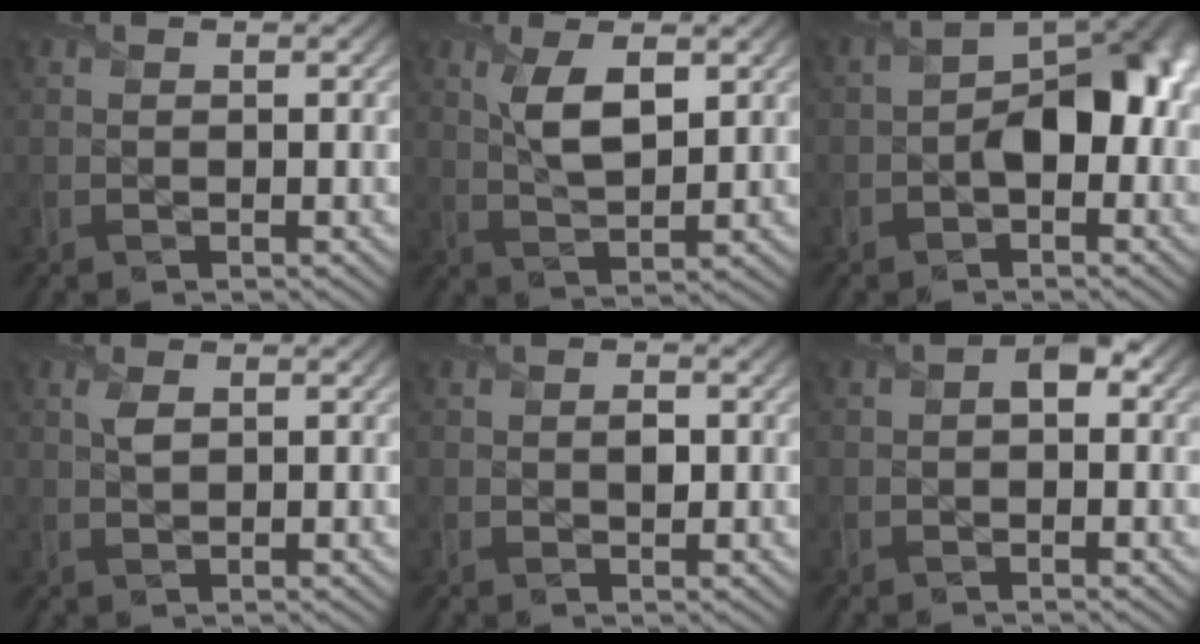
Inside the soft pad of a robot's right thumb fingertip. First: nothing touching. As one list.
[{"total": 5.6, "force": [2.1, 2.3, 4.6], "torque": [-0.100, -0.002, 0.042]}, {"total": 7.0, "force": [-1.1, 4.3, 5.4], "torque": [-0.070, 0.009, -0.023]}, {"total": 1.5, "force": [0.6, 0.7, 1.1], "torque": [-0.028, 0.002, 0.013]}, {"total": 1.4, "force": [-0.1, 1.1, 0.9], "torque": [-0.012, -0.005, -0.003]}, {"total": 2.2, "force": [-0.2, 1.6, 1.5], "torque": [-0.020, -0.002, -0.010]}]